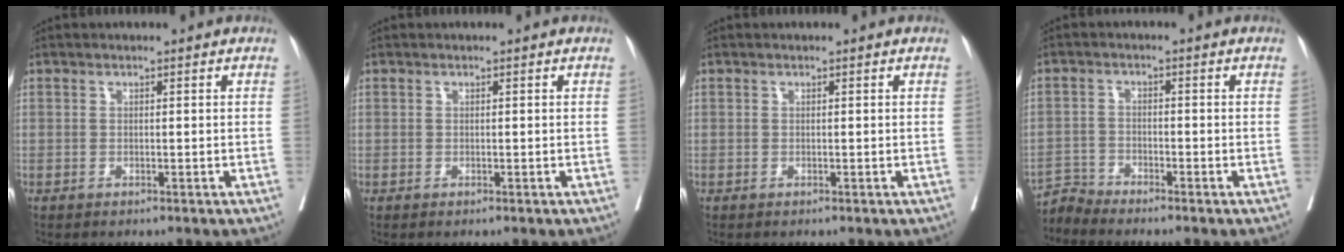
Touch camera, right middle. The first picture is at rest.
{"total": 0.0}
{"total": 0.0}
{"total": 2.9, "force": [-2.7, -0.6, -1.1], "torque": [0.025, -0.015, -0.052]}